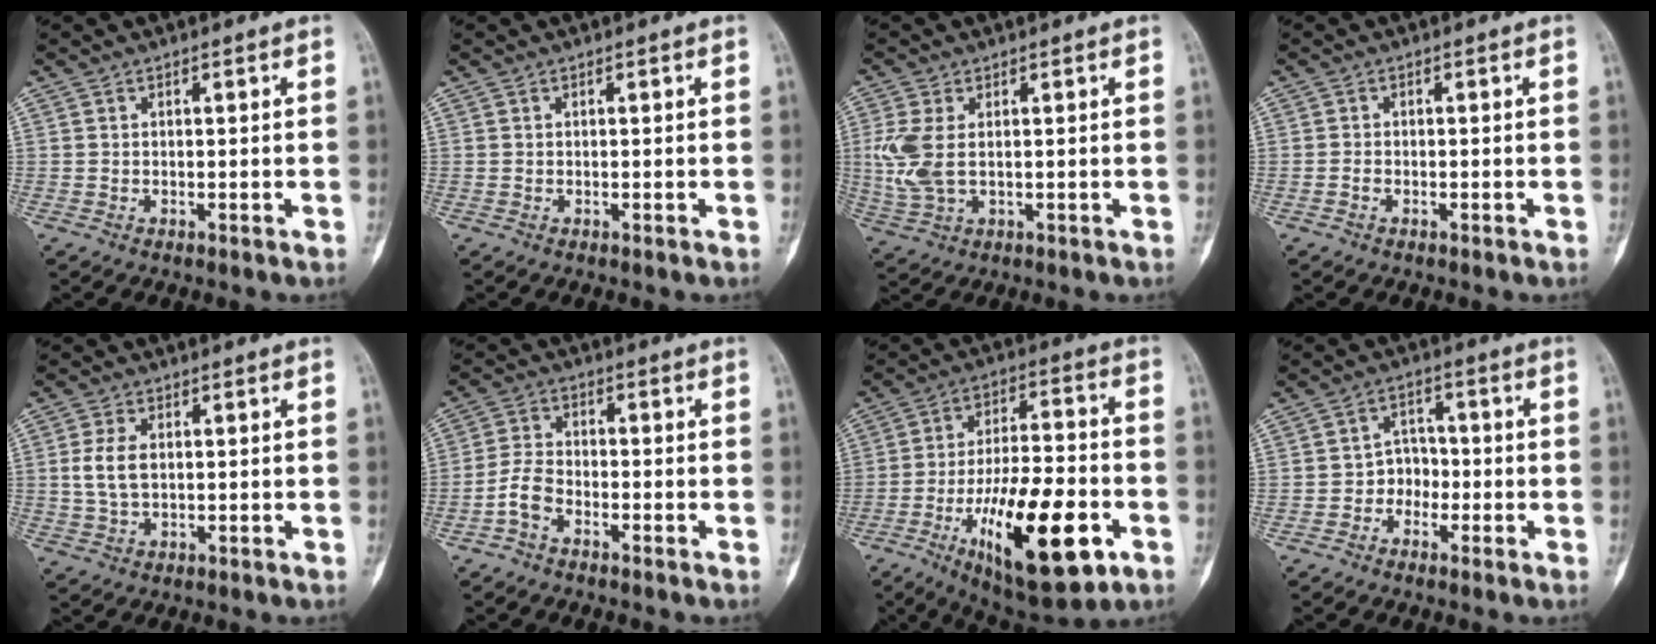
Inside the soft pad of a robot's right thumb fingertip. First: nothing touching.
{"total": 0.0}
{"total": 7.0, "force": [0.7, 4.0, 5.7], "torque": [-0.151, -0.001, 0.023]}
{"total": 0.9, "force": [-0.5, 0.6, 0.5], "torque": [-0.008, 0.003, -0.010]}
{"total": 5.2, "force": [0.5, 3.1, 4.1], "torque": [-0.083, 0.002, 0.012]}
{"total": 4.9, "force": [-2.8, 2.7, 3.0], "torque": [-0.060, 0.024, -0.061]}
{"total": 23.1, "force": [-8.6, 8.4, 19.7], "torque": [-0.323, 0.027, -0.129]}
{"total": 4.4, "force": [-1.8, 3.7, 1.7], "torque": [0.009, 0.020, -0.042]}